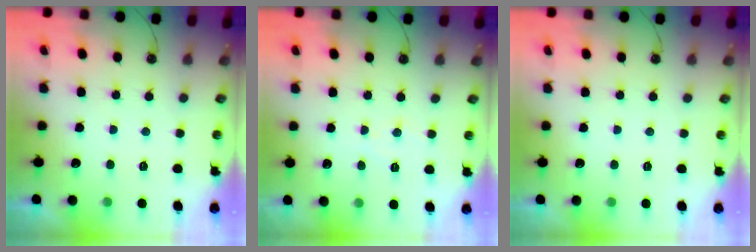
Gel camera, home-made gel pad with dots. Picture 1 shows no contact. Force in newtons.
{"total": 6.7, "press": 6.7, "slide": 0.7}
{"total": 1.0, "press": 0.4, "slide": 1.0}